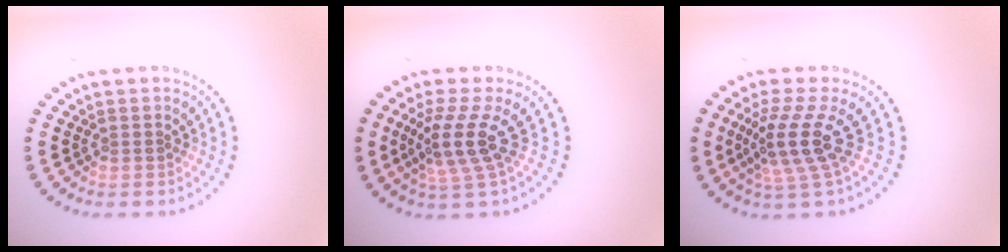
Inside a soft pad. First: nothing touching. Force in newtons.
{"total": 3.8, "press": 2.7, "slide": 2.6}
{"total": 4.1, "press": 2.9, "slide": 2.9}